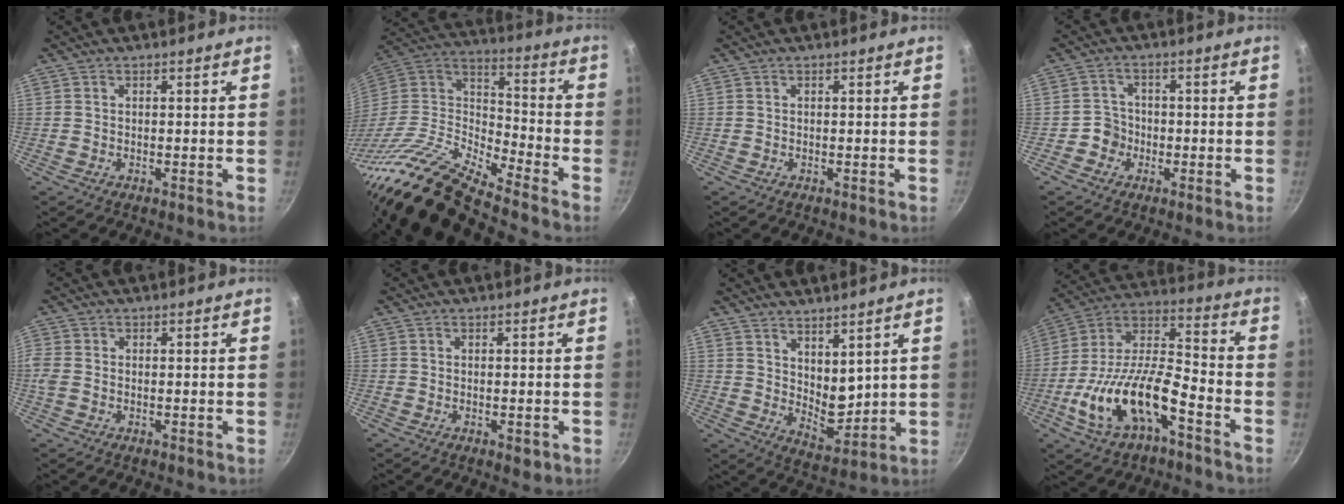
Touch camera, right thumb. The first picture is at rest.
{"total": 20.7, "force": [-16.7, 4.9, 11.2], "torque": [-0.167, 0.077, -0.335]}
{"total": 0.0}
{"total": 3.6, "force": [-1.4, 3.3, 0.6], "torque": [0.018, 0.018, -0.027]}
{"total": 2.2, "force": [-0.4, 1.6, 1.4], "torque": [-0.035, 0.001, -0.012]}
{"total": 1.8, "force": [-0.6, 0.8, 1.5], "torque": [-0.022, -0.003, -0.007]}
{"total": 7.8, "force": [4.7, 3.5, 5.1], "torque": [-0.064, -0.051, 0.088]}
{"total": 19.2, "force": [-8.1, 8.2, 15.3], "torque": [-0.277, 0.056, -0.159]}